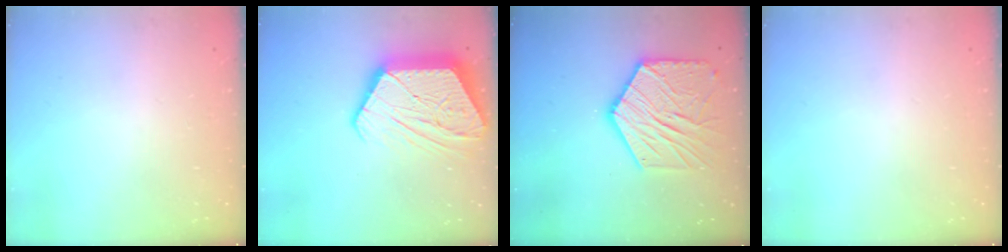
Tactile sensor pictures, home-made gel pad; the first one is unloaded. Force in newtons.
{"total": 20.5, "press": 20.5, "slide": 1.6}
{"total": 18.2, "press": 18.1, "slide": 1.6}
{"total": 0.0}